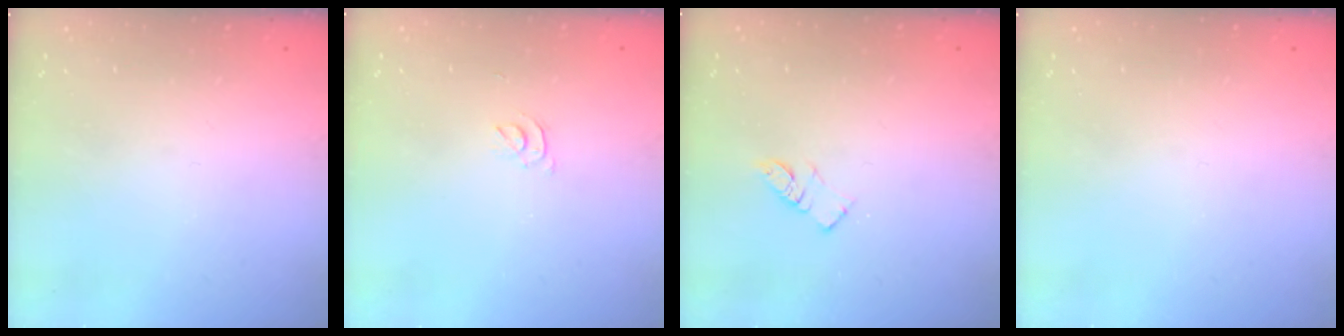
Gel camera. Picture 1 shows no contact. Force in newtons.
{"total": 2.9, "press": 2.9, "slide": 0.5}
{"total": 5.8, "press": 5.8, "slide": 0.4}
{"total": 0.0}